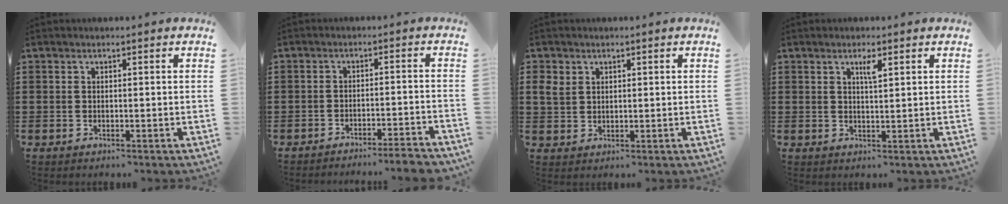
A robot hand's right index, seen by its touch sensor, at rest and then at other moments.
{"total": 3.5, "force": [-3.3, -0.3, 0.9], "torque": [-0.018, -0.005, -0.068]}
{"total": 3.1, "force": [1.5, 2.5, 1.2], "torque": [-0.033, 0.011, 0.028]}
{"total": 2.2, "force": [1.1, 0.4, 1.9], "torque": [-0.023, -0.003, 0.014]}